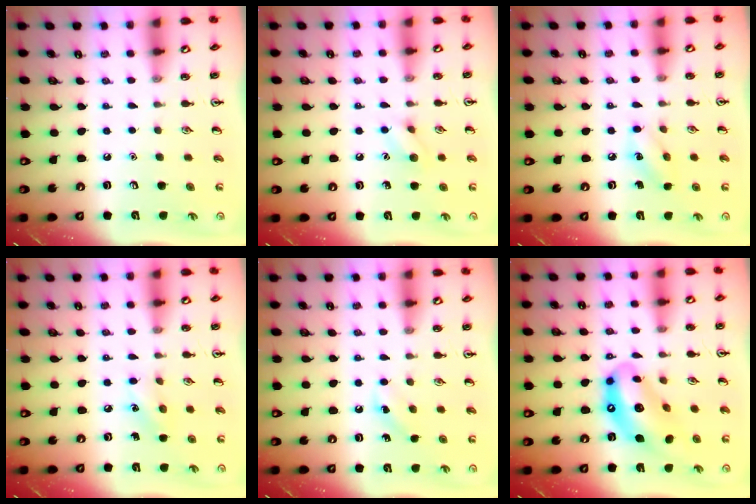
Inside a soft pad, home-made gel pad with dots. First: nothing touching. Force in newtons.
{"total": 6.1, "press": 6.0, "slide": 1.0}
{"total": 5.3, "press": 5.1, "slide": 1.3}
{"total": 6.0, "press": 5.8, "slide": 1.7}
{"total": 5.0, "press": 4.7, "slide": 1.5}
{"total": 13.9, "press": 13.0, "slide": 4.8}